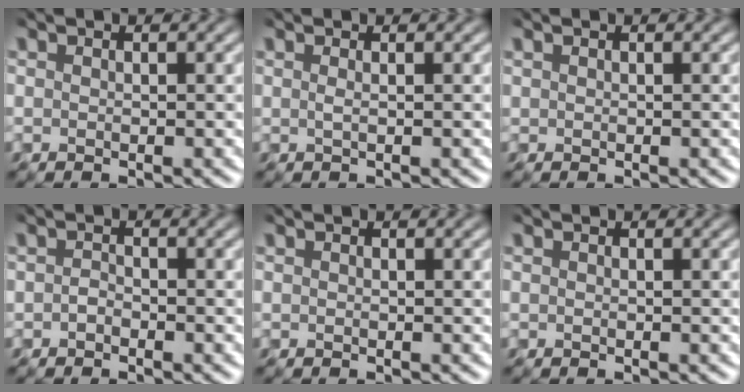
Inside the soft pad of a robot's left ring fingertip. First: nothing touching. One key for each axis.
{"total": 0.8, "fx": 0.2, "fy": 0.3, "fz": 0.8, "tx": -0.012, "ty": 0.002, "tz": 0.000}
{"total": 0.0}
{"total": 0.7, "fx": -0.4, "fy": 0.4, "fz": 0.4, "tx": -0.010, "ty": 0.000, "tz": -0.009}
{"total": 0.0}
{"total": 0.0}